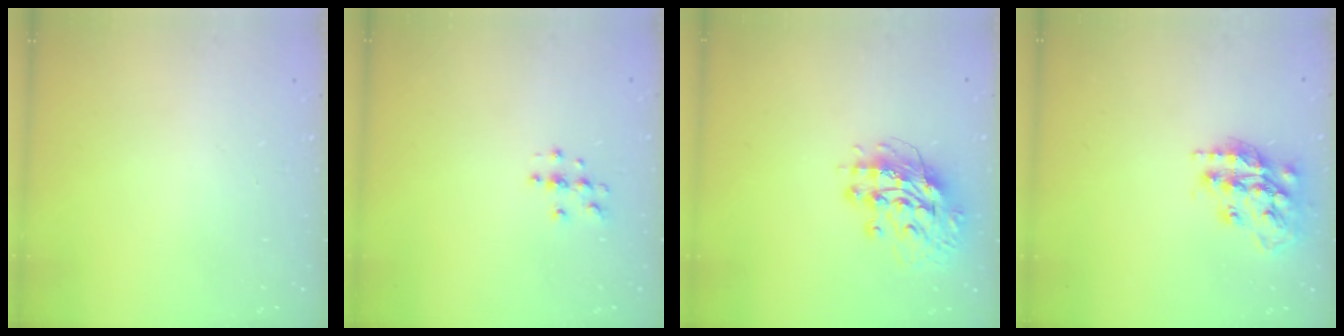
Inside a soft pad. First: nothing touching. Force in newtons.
{"total": 3.9, "press": 3.9, "slide": 0.4}
{"total": 13.5, "press": 13.4, "slide": 1.5}
{"total": 15.7, "press": 15.7, "slide": 1.2}